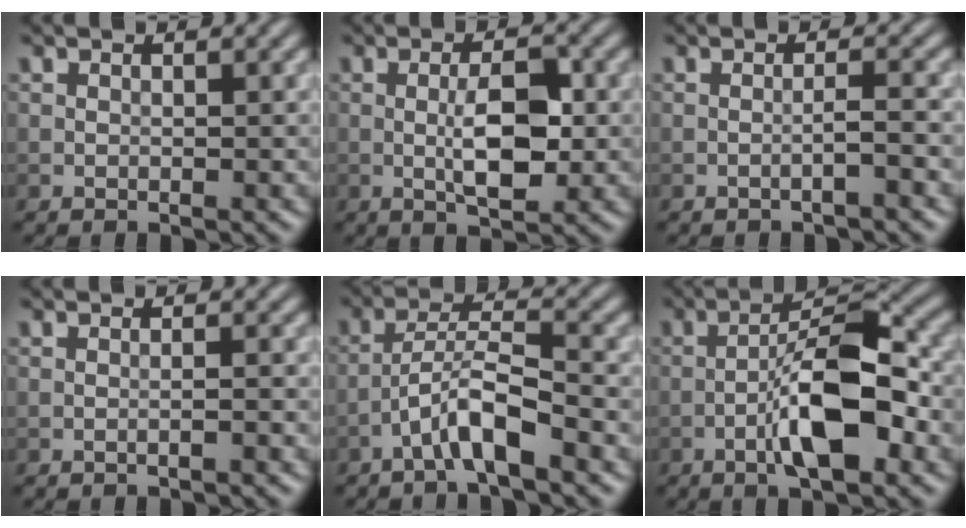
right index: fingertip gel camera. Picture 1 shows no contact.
{"total": 4.8, "force": [-0.4, 1.7, 4.5], "torque": [-0.087, 0.001, -0.009]}
{"total": 1.5, "force": [-0.7, 0.1, 1.3], "torque": [-0.017, 0.008, -0.018]}
{"total": 1.0, "force": [-0.3, 0.2, 0.9], "torque": [-0.012, -0.003, -0.015]}
{"total": 4.6, "force": [-2.7, 0.7, 3.7], "torque": [-0.070, 0.018, -0.053]}
{"total": 7.9, "force": [-2.8, 2.1, 7.1], "torque": [-0.112, 0.021, -0.050]}